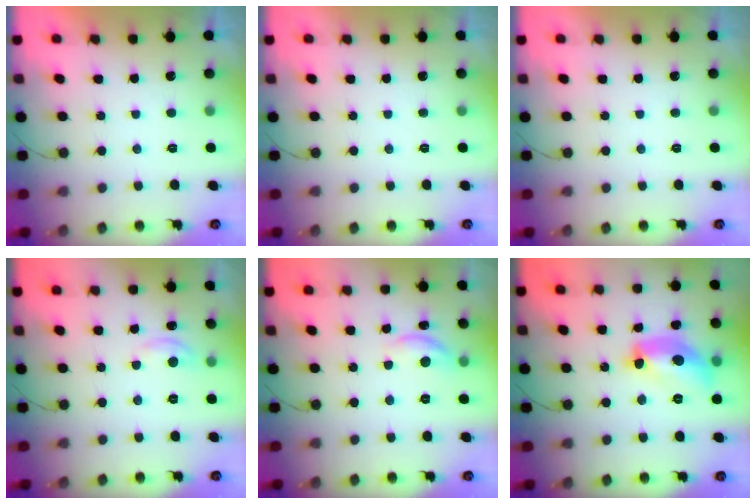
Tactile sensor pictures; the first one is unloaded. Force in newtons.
{"total": 0.0}
{"total": 0.0}
{"total": 2.9, "press": 2.8, "slide": 0.3}
{"total": 7.5, "press": 7.5, "slide": 0.7}
{"total": 17.0, "press": 17.0, "slide": 0.9}